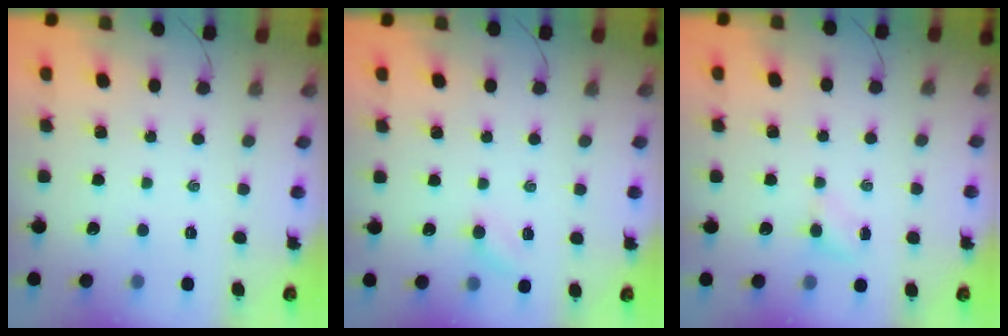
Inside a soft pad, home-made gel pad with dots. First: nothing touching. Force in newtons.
{"total": 5.2, "press": 5.1, "slide": 0.9}
{"total": 2.8, "press": 2.6, "slide": 0.9}